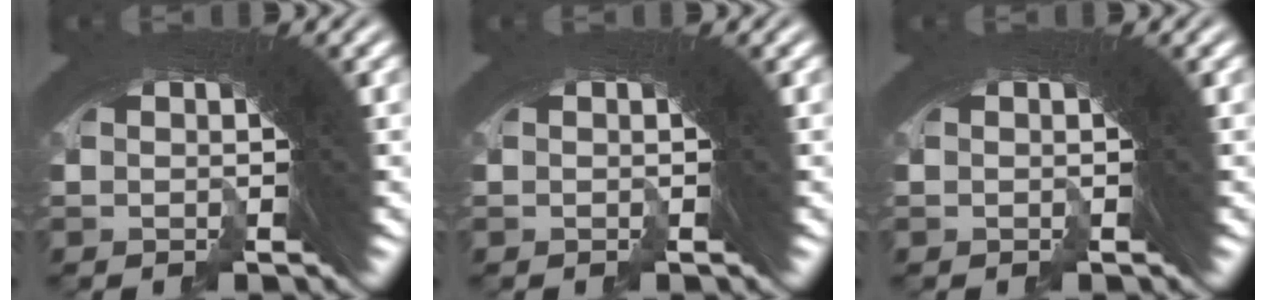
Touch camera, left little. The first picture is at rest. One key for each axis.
{"total": 0.0}
{"total": 0.0}